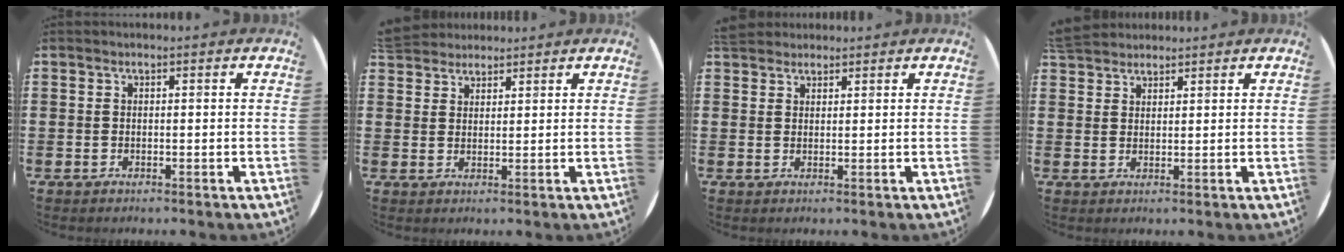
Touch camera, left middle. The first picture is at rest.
{"total": 3.3, "force": [3.1, 1.0, -0.2], "torque": [-0.004, -0.003, 0.061]}
{"total": 2.3, "force": [2.2, 0.9, 0.1], "torque": [-0.005, 0.006, 0.043]}
{"total": 3.4, "force": [3.2, 1.0, 0.4], "torque": [-0.014, -0.002, 0.063]}